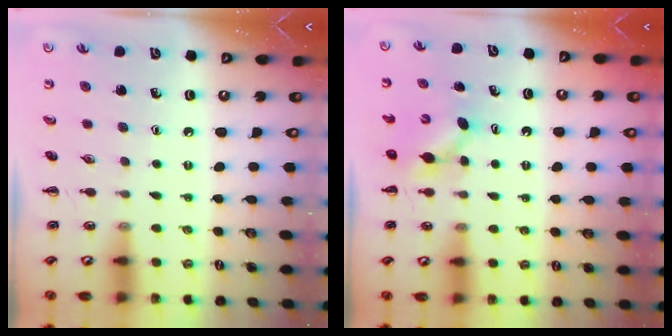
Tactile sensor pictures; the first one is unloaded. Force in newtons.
{"total": 4.3, "press": 4.2, "slide": 0.9}